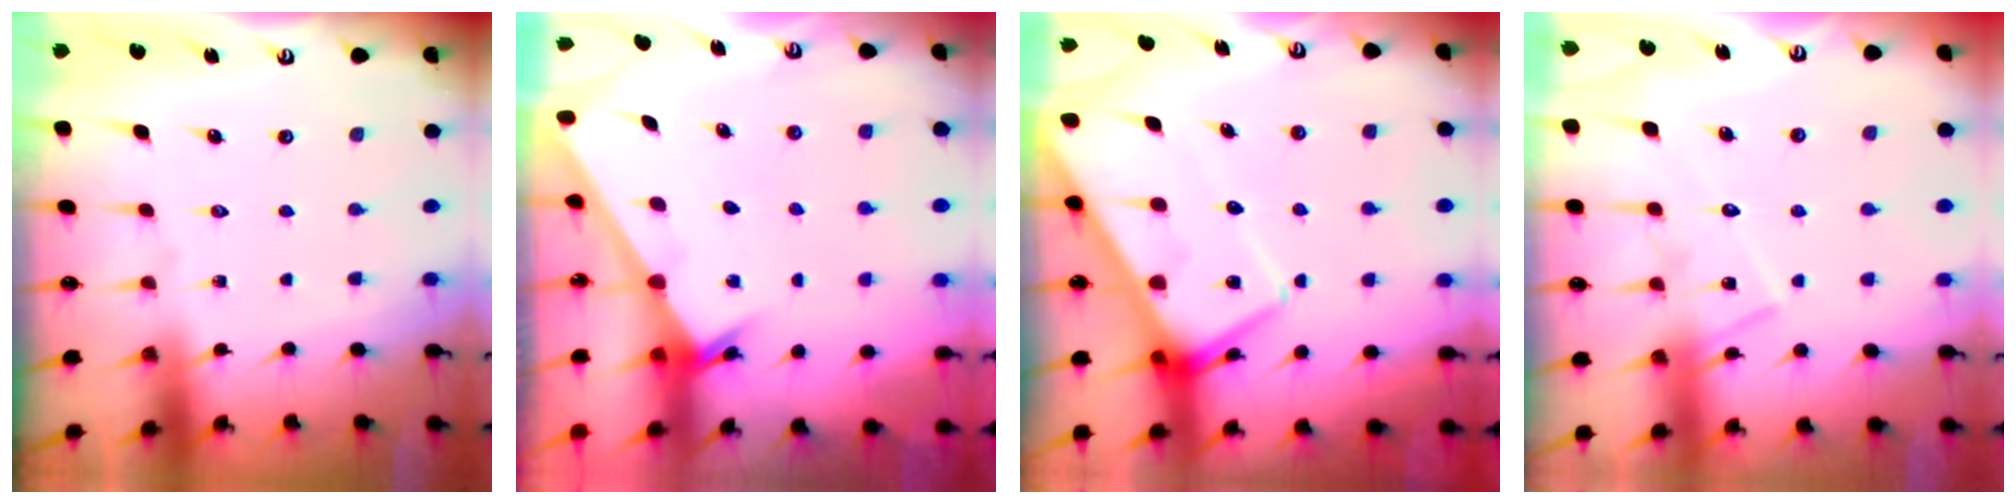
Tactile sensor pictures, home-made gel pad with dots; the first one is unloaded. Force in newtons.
{"total": 2.5, "press": 2.5, "slide": 0.2}
{"total": 10.9, "press": 10.8, "slide": 1.0}
{"total": 11.9, "press": 11.9, "slide": 0.7}